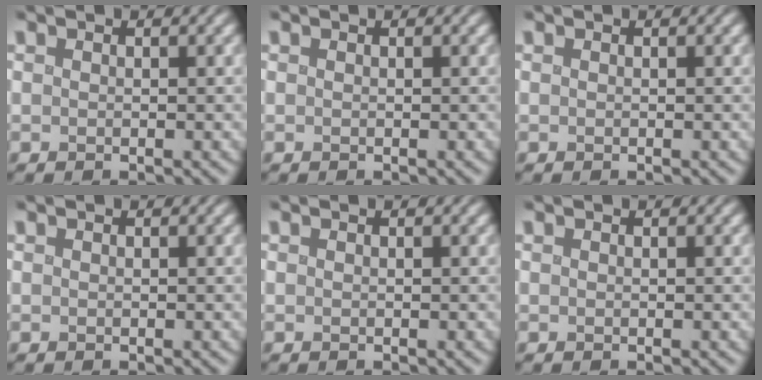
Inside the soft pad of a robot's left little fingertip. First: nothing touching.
{"total": 0.0}
{"total": 0.0}
{"total": 0.0}
{"total": 0.0}
{"total": 0.0}